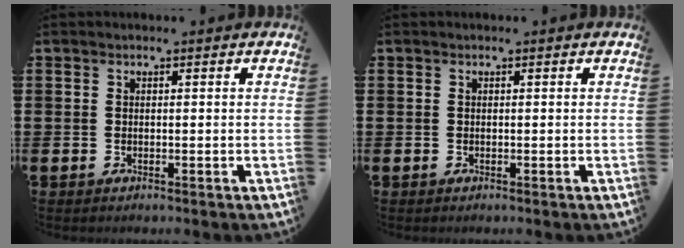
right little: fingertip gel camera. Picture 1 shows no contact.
{"total": 0.0}